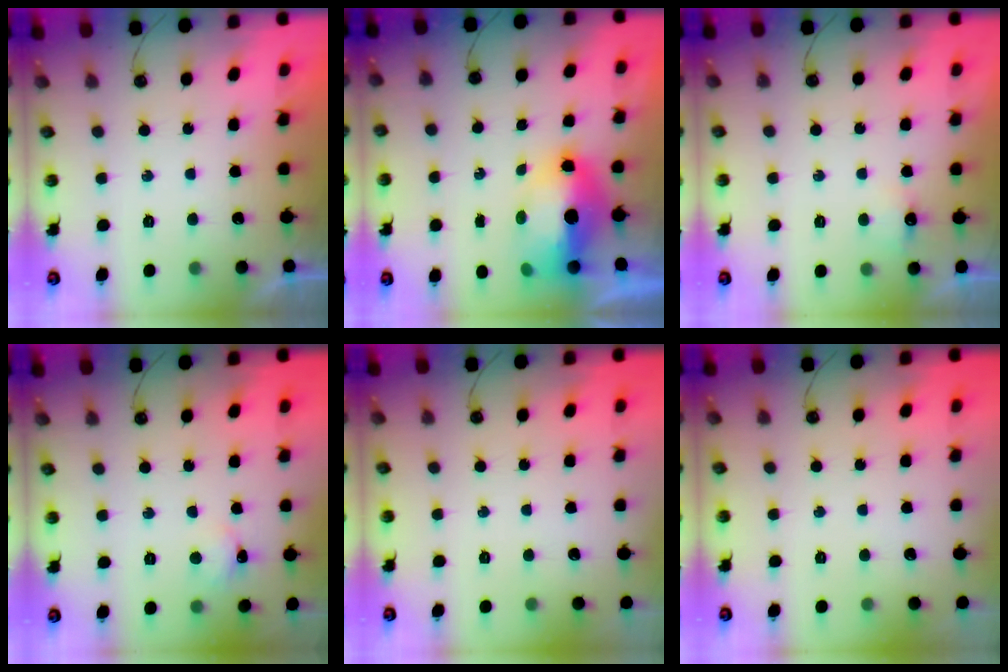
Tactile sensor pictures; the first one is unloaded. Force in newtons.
{"total": 10.6, "press": 10.5, "slide": 1.8}
{"total": 3.9, "press": 3.9, "slide": 0.7}
{"total": 3.4, "press": 3.3, "slide": 0.4}
{"total": 0.0}
{"total": 0.0}